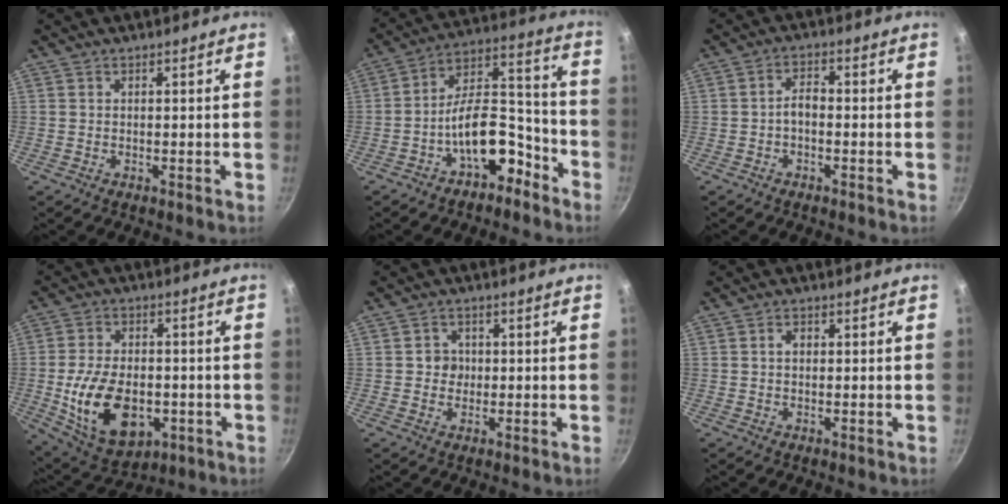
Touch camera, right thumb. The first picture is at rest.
{"total": 13.4, "force": [-7.1, 6.9, 9.0], "torque": [-0.101, 0.096, -0.112]}
{"total": 3.0, "force": [-1.0, 1.6, 2.3], "torque": [-0.037, 0.021, -0.022]}
{"total": 17.1, "force": [-3.6, 10.8, 12.8], "torque": [-0.213, 0.007, -0.045]}
{"total": 3.2, "force": [-0.1, 3.0, 1.1], "torque": [0.003, 0.004, -0.006]}
{"total": 1.9, "force": [0.3, 1.4, 1.2], "torque": [-0.016, 0.006, 0.002]}